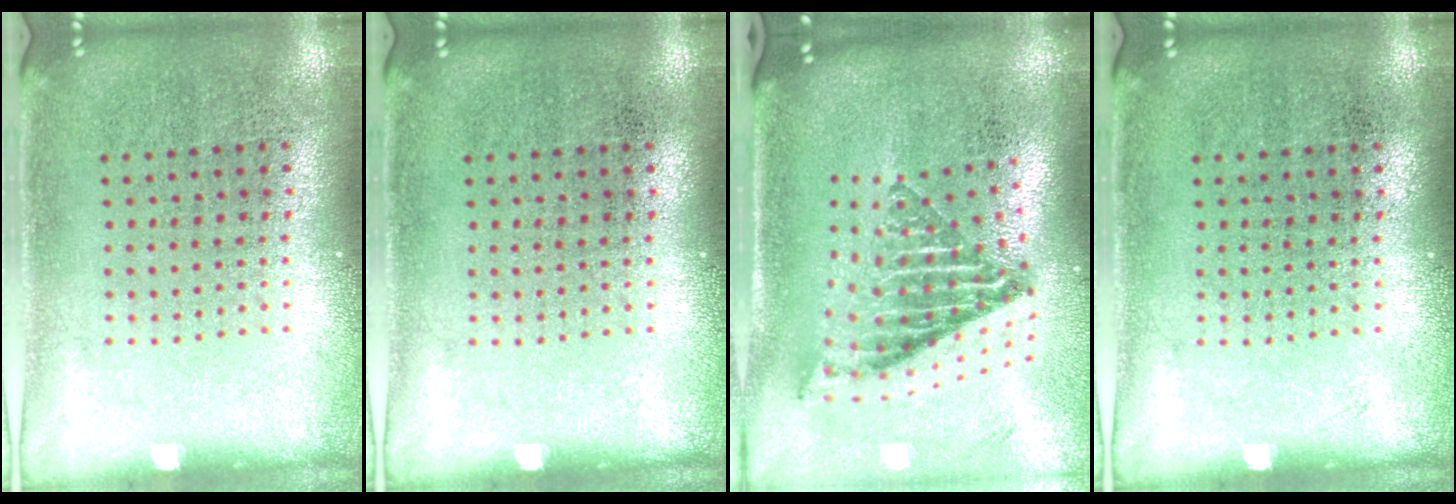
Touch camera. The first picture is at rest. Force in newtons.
{"total": 0.0}
{"total": 2.2, "press": 1.5, "slide": 1.6}
{"total": 0.0}